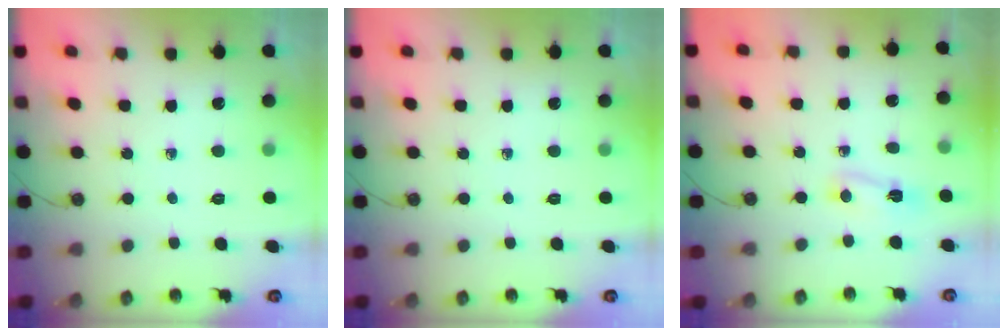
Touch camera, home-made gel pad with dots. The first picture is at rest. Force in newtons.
{"total": 0.0}
{"total": 2.6, "press": 2.6, "slide": 0.6}